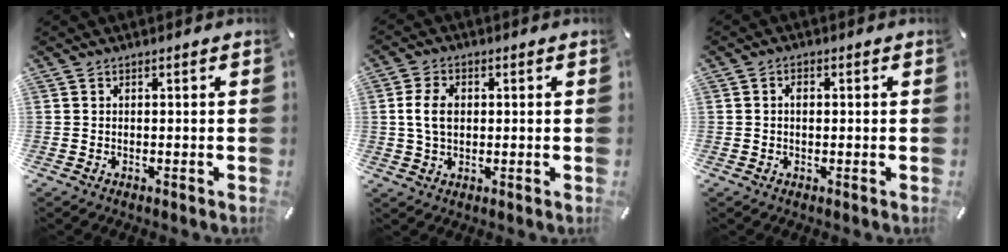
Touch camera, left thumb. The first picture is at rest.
{"total": 6.5, "force": [0.6, 4.7, 4.5], "torque": [-0.102, 0.002, 0.004]}
{"total": 1.6, "force": [0.1, 1.1, 1.2], "torque": [-0.026, 0.005, 0.000]}